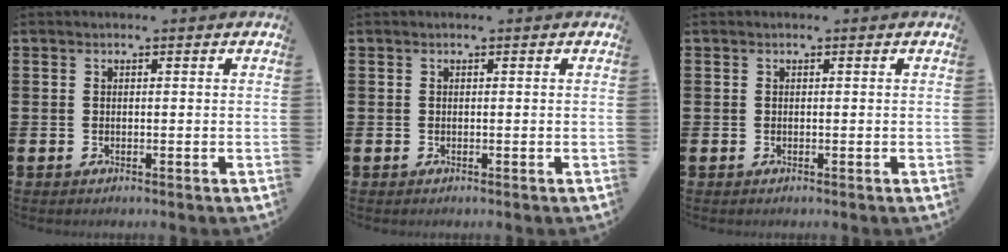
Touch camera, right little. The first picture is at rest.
{"total": 0.0}
{"total": 0.0}